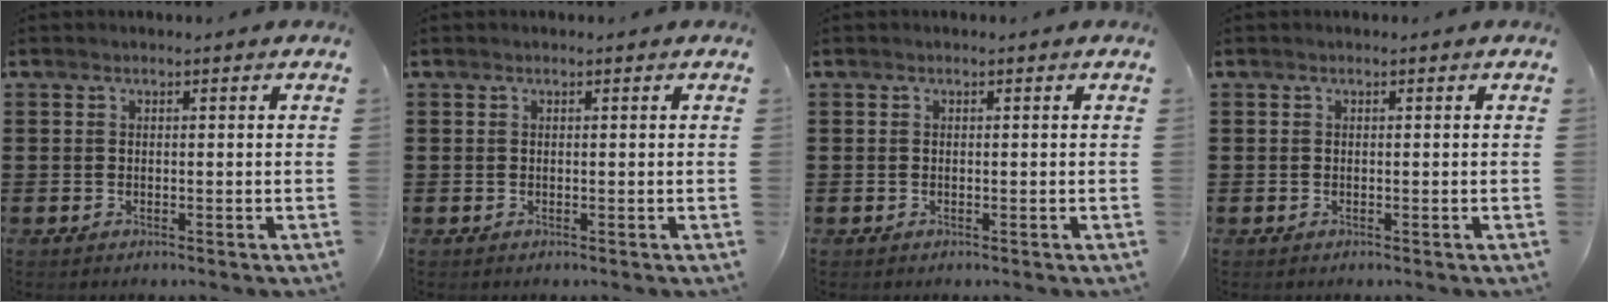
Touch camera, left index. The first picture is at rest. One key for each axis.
{"total": 0.0}
{"total": 0.0}
{"total": 0.0}